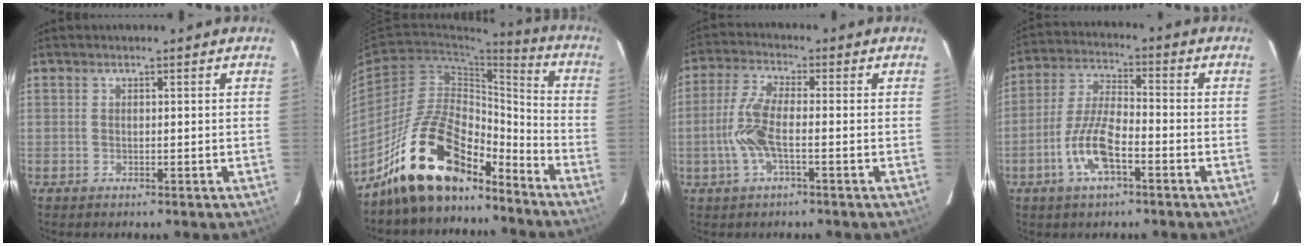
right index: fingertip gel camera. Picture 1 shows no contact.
{"total": 17.7, "force": [-13.9, 6.5, 9.0], "torque": [-0.166, 0.027, -0.240]}
{"total": 7.8, "force": [-1.9, 2.0, 7.3], "torque": [-0.163, 0.004, -0.040]}
{"total": 10.0, "force": [-4.5, 3.3, 8.3], "torque": [-0.177, 0.001, -0.086]}